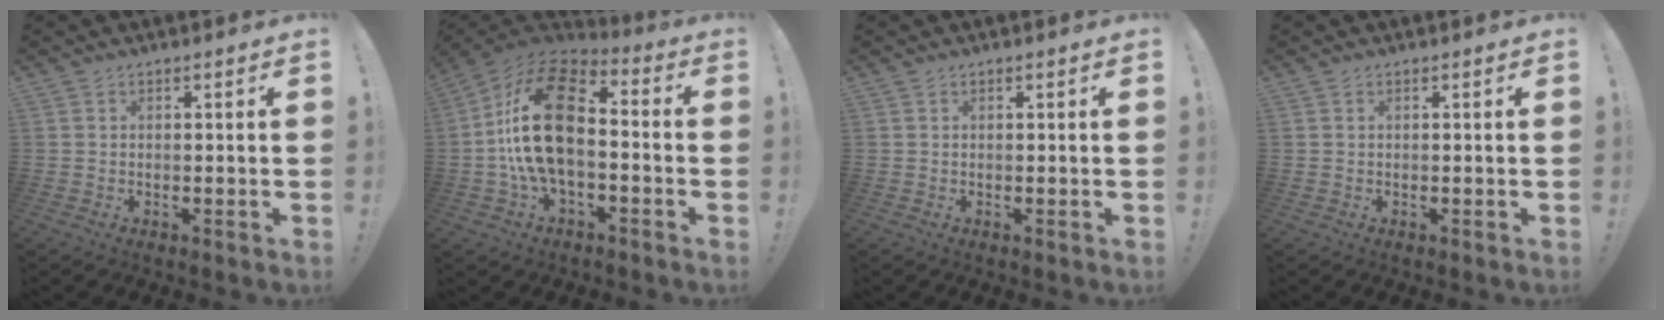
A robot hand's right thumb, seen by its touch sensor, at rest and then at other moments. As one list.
[{"total": 21.4, "force": [-0.6, 12.0, 17.7], "torque": [-0.346, 0.025, -0.004]}, {"total": 0.0}, {"total": 0.0}]